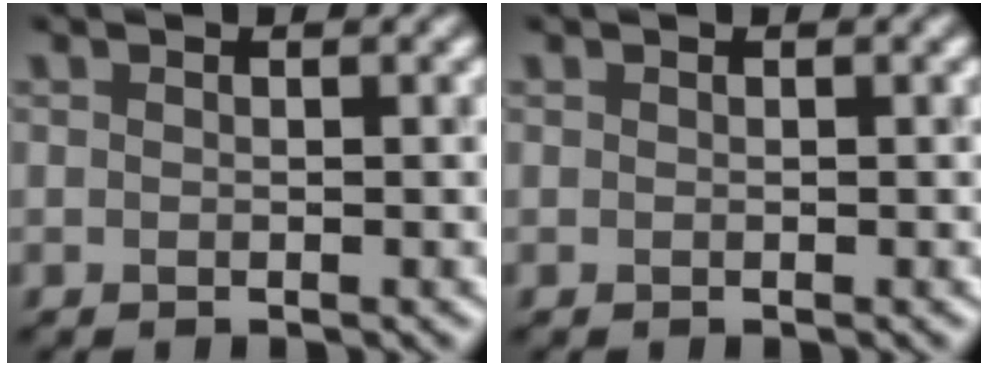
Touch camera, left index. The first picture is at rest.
{"total": 0.0}